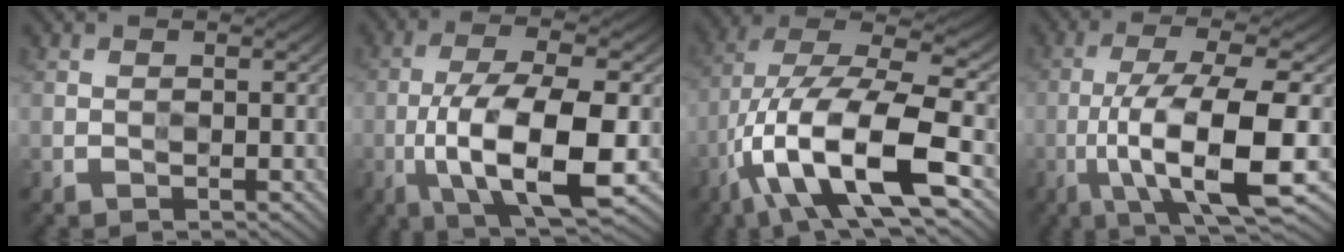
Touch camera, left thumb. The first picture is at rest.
{"total": 11.2, "force": [-3.0, 3.7, 10.2], "torque": [-0.183, -0.006, -0.055]}
{"total": 15.4, "force": [-6.9, 5.5, 12.6], "torque": [-0.241, -0.003, -0.125]}
{"total": 11.8, "force": [-3.4, 2.6, 11.0], "torque": [-0.192, -0.002, -0.057]}